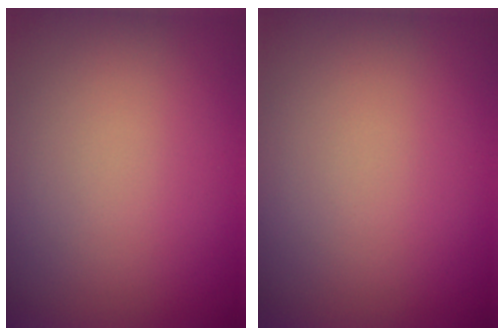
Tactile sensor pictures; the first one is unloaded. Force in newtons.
{"total": 0.0}